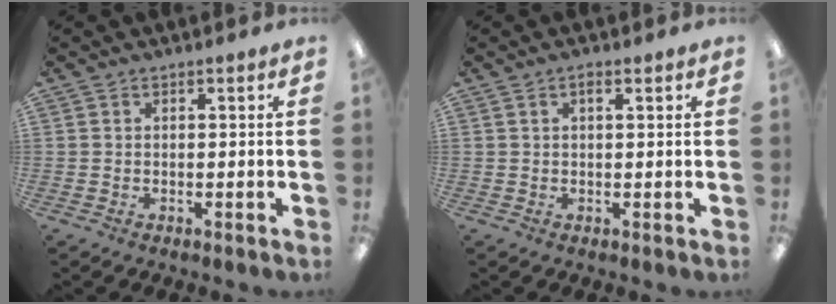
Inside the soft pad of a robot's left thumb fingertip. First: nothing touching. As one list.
[{"total": 1.7, "force": [0.8, 0.5, 1.4], "torque": [-0.031, 0.003, 0.014]}]